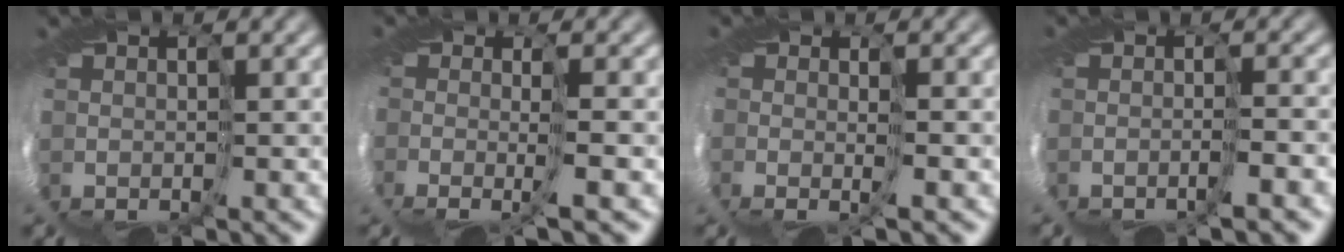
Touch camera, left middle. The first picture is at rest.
{"total": 3.0, "force": [-1.4, 0.3, 2.6], "torque": [-0.076, -0.015, -0.022]}
{"total": 2.3, "force": [-0.5, 0.8, 2.0], "torque": [-0.055, -0.012, -0.004]}
{"total": 2.3, "force": [-1.6, -0.5, 1.6], "torque": [-0.018, 0.001, -0.021]}